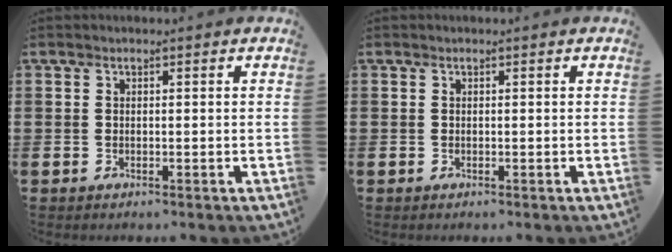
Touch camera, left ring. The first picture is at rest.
{"total": 0.0}